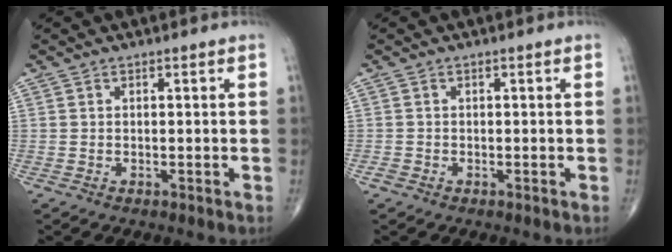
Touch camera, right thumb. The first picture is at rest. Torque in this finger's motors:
{"motor_torque": [-0.20, 0.02, -0.15, -0.07, -0.03]}